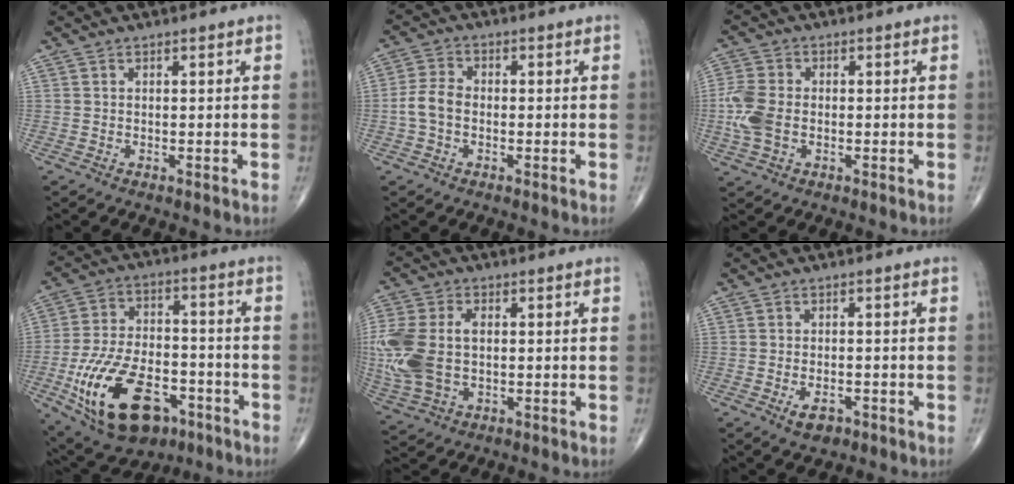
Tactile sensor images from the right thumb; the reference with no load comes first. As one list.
[{"total": 4.9, "force": [-1.0, 3.4, 3.4], "torque": [-0.071, 0.017, -0.026]}, {"total": 7.5, "force": [-1.0, 5.1, 5.5], "torque": [-0.136, 0.006, -0.024]}, {"total": 21.7, "force": [-9.2, 12.3, 15.4], "torque": [-0.267, 0.041, -0.141]}, {"total": 15.7, "force": [-0.1, 10.2, 12.0], "torque": [-0.305, 0.003, 0.005]}, {"total": 3.6, "force": [-1.8, 2.0, 2.4], "torque": [-0.038, 0.004, -0.027]}]